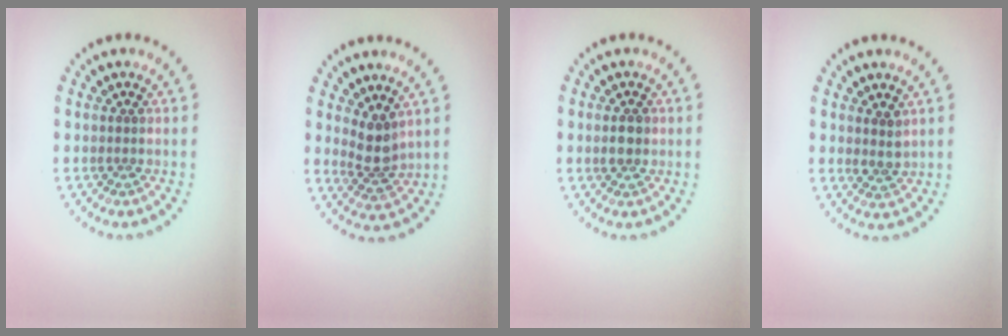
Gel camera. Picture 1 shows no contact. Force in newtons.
{"total": 2.6, "press": 2.1, "slide": 1.6}
{"total": 1.7, "press": 1.7, "slide": 0.2}
{"total": 1.6, "press": 1.3, "slide": 0.8}